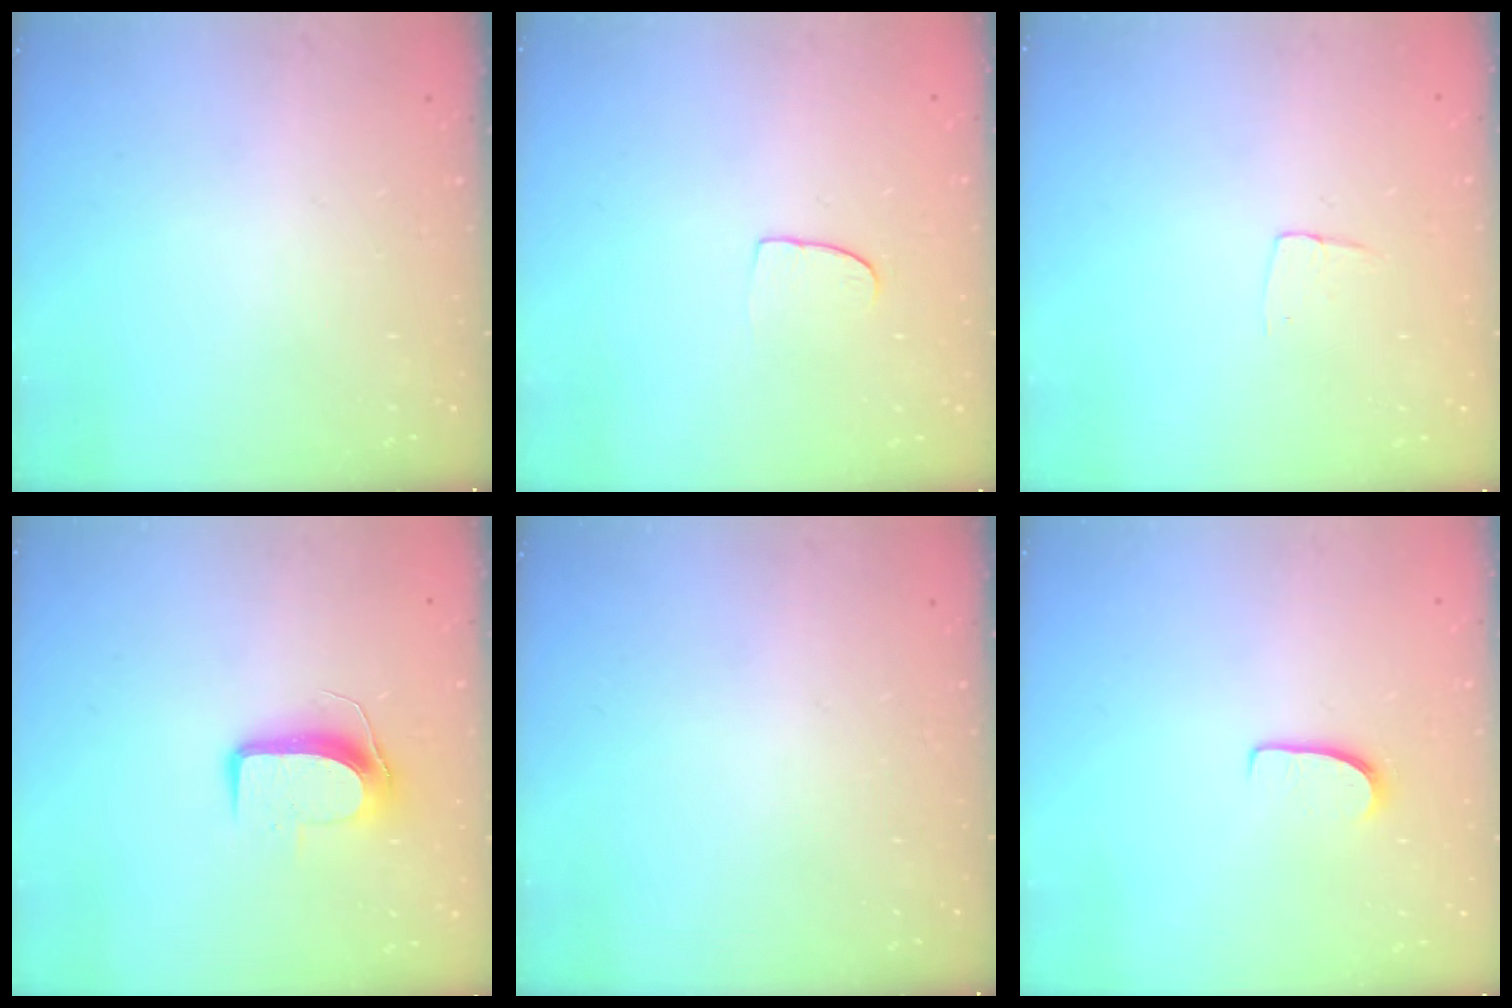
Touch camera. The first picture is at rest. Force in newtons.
{"total": 4.8, "press": 4.8, "slide": 0.4}
{"total": 3.4, "press": 3.4, "slide": 0.2}
{"total": 9.5, "press": 9.5, "slide": 0.3}
{"total": 0.0}
{"total": 5.8, "press": 5.7, "slide": 0.5}